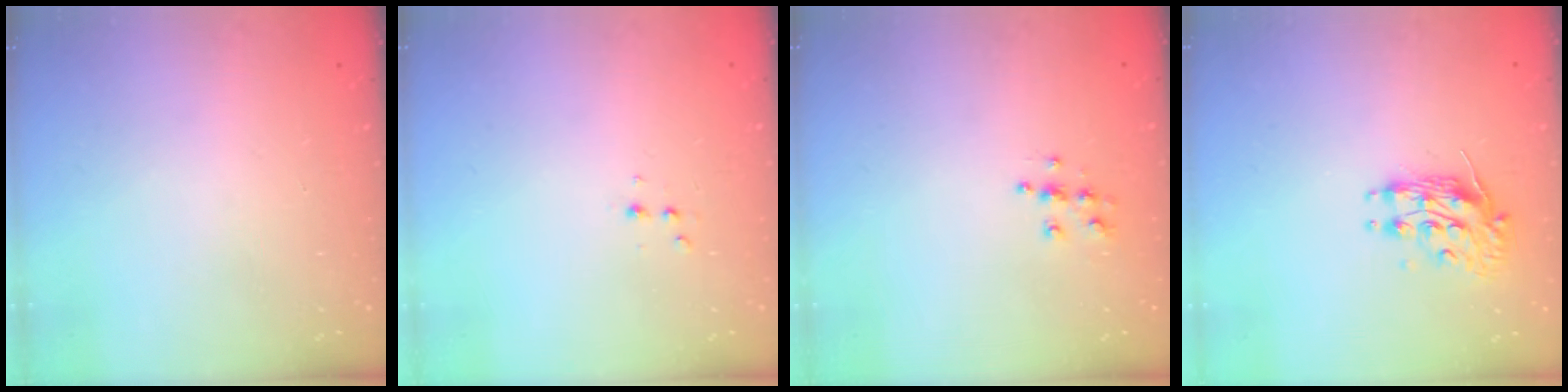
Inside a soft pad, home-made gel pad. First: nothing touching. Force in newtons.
{"total": 3.1, "press": 3.0, "slide": 0.9}
{"total": 6.4, "press": 6.4, "slide": 0.3}
{"total": 9.8, "press": 9.7, "slide": 0.8}